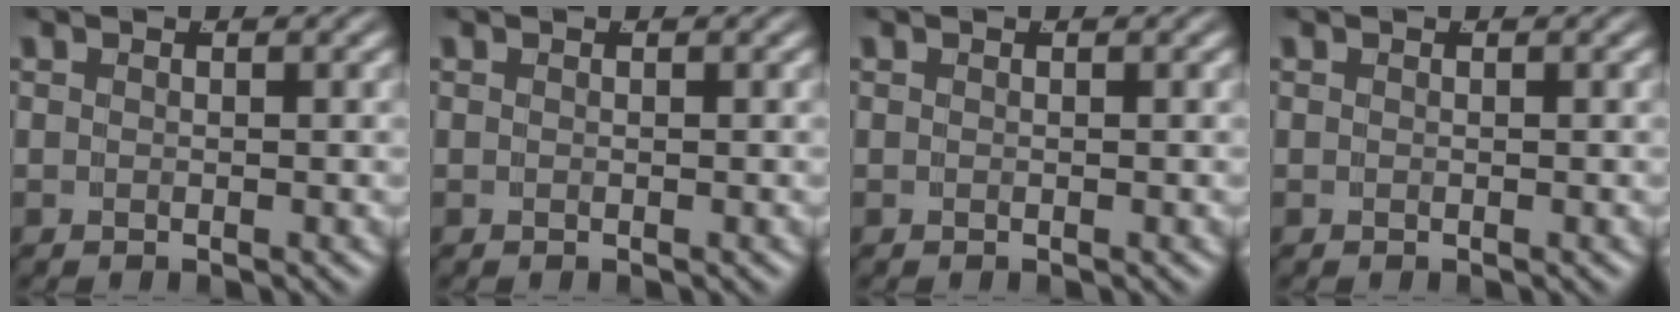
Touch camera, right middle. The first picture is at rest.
{"total": 0.0}
{"total": 0.0}
{"total": 1.1, "force": [-0.1, -1.1, -0.3], "torque": [0.014, -0.011, 0.008]}